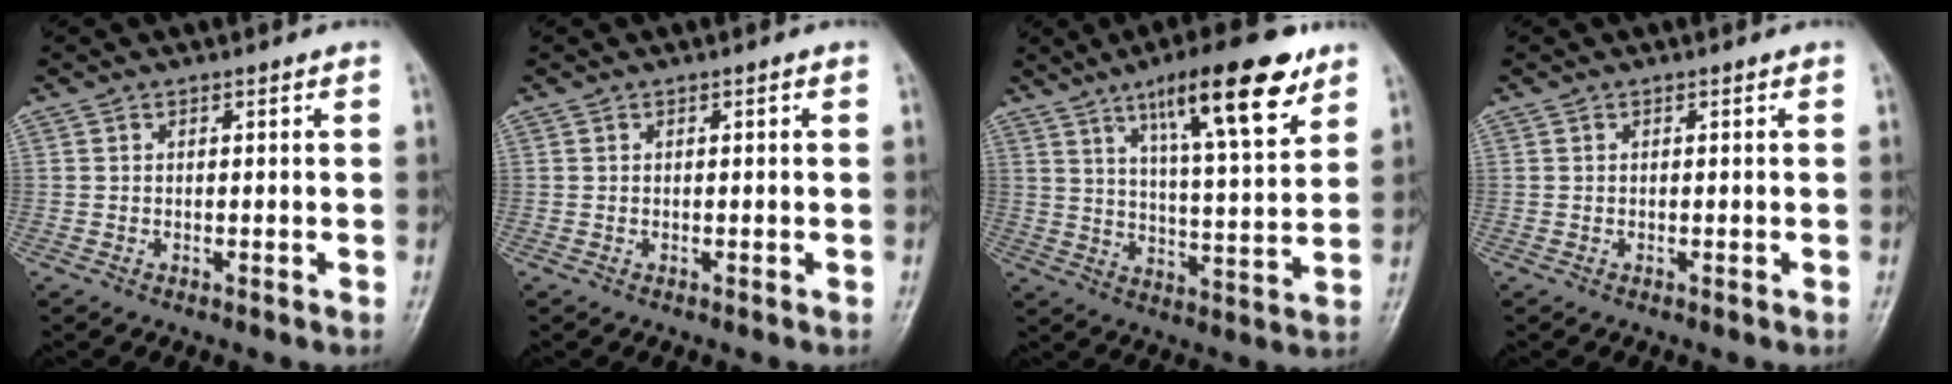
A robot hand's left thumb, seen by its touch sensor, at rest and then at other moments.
{"total": 0.0}
{"total": 17.5, "force": [10.1, 4.3, 13.7], "torque": [-0.190, -0.044, 0.160]}
{"total": 0.0}